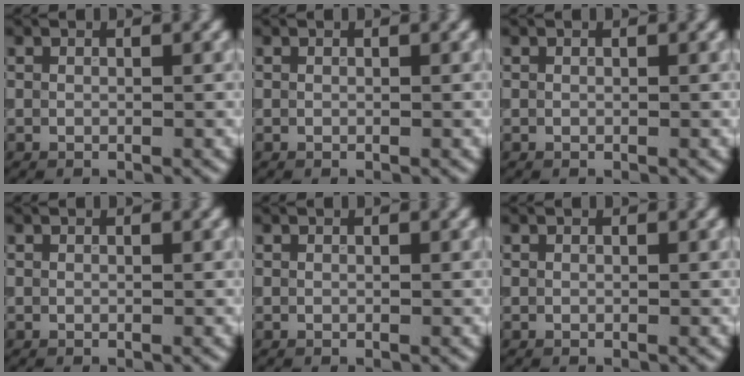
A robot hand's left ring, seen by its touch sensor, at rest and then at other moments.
{"total": 0.0}
{"total": 0.0}
{"total": 0.0}
{"total": 0.0}
{"total": 0.0}